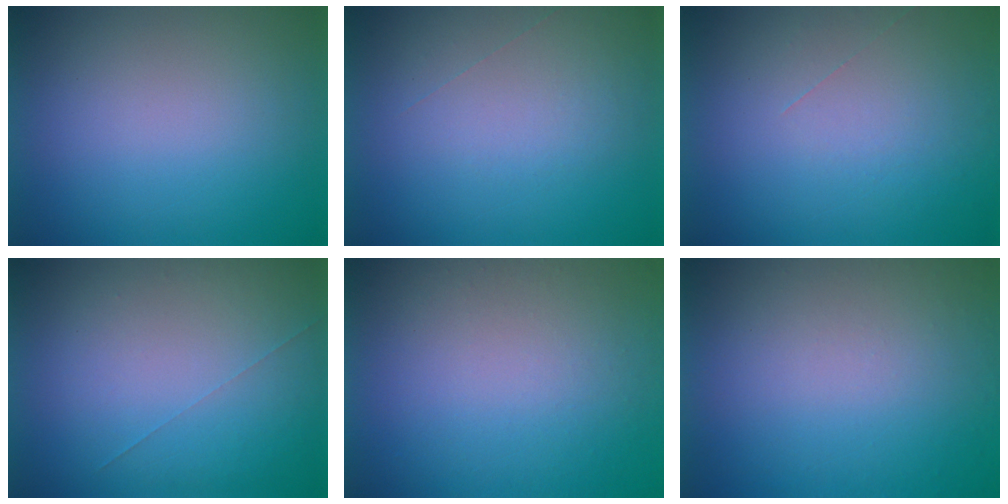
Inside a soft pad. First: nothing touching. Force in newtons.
{"total": 1.0}
{"total": 1.1}
{"total": 1.0}
{"total": 9.5}
{"total": 5.6}